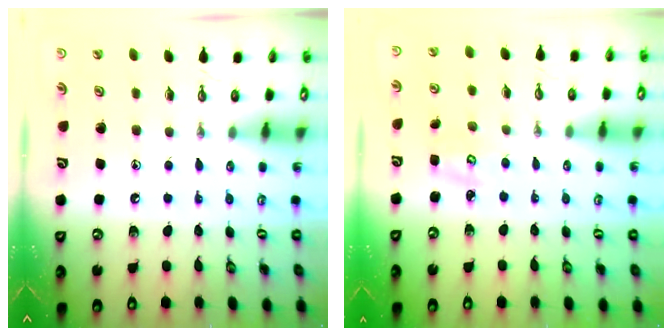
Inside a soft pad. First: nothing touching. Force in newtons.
{"total": 2.3, "press": 2.3, "slide": 0.2}